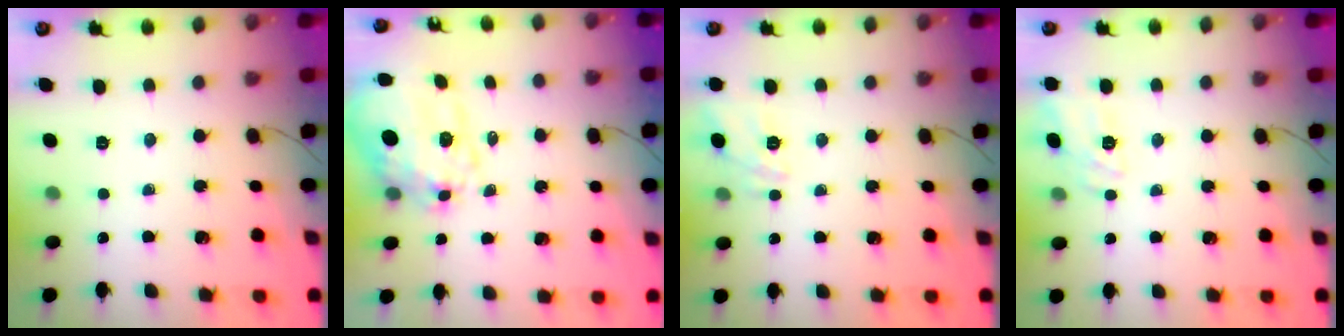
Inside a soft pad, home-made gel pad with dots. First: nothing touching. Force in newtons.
{"total": 14.6, "press": 14.3, "slide": 3.0}
{"total": 13.1, "press": 13.1, "slide": 0.6}
{"total": 13.0, "press": 13.0, "slide": 0.6}